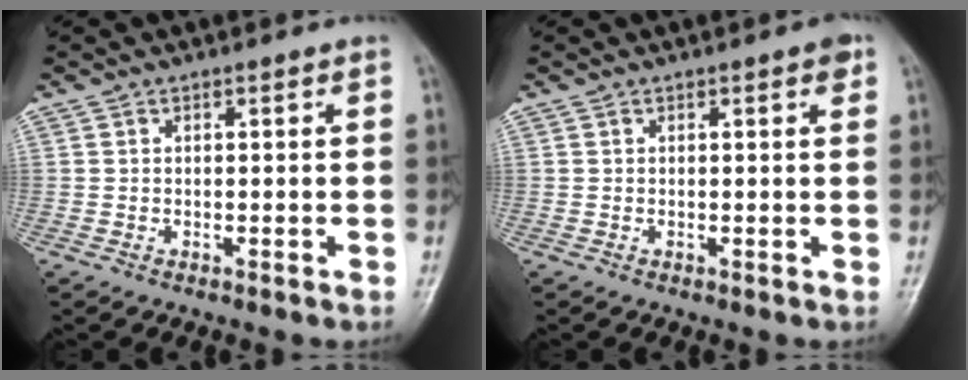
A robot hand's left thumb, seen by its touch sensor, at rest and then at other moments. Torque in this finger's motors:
{"motor_torque": [0.55, -0.34, 0.32, 0.02, 0.00]}